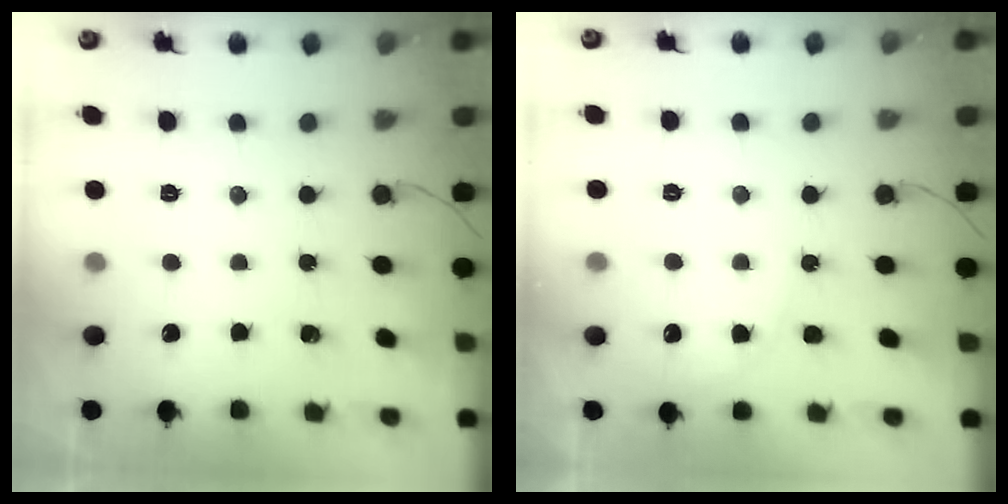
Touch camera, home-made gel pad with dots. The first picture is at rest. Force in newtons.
{"total": 4.5, "press": 4.5, "slide": 0.7}